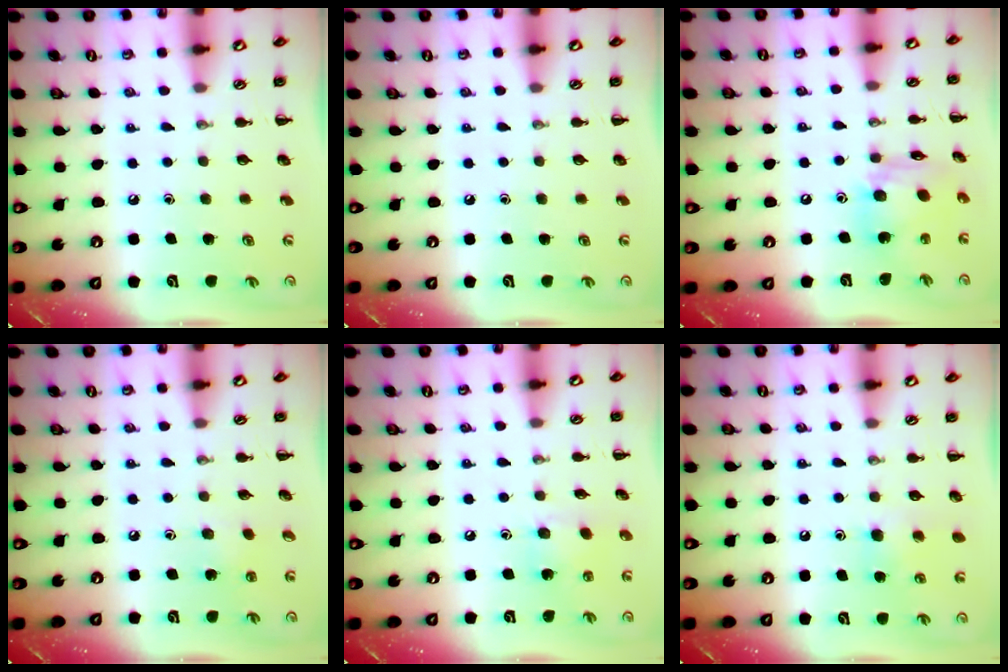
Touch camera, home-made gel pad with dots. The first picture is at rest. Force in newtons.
{"total": 0.0}
{"total": 12.2, "press": 12.2, "slide": 0.9}
{"total": 5.7, "press": 5.5, "slide": 1.6}
{"total": 4.3, "press": 4.2, "slide": 0.9}
{"total": 6.0, "press": 5.7, "slide": 1.7}